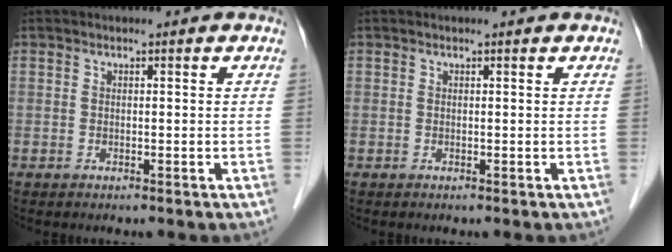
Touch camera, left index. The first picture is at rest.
{"total": 0.0}